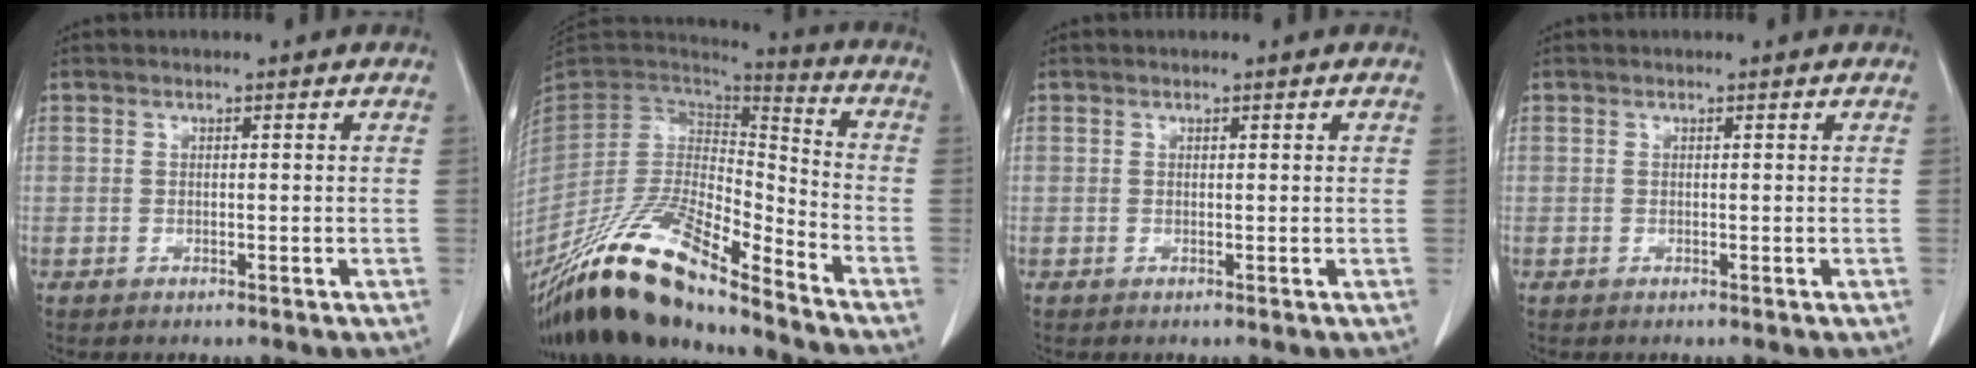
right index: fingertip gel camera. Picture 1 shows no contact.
{"total": 20.2, "force": [-16.1, 3.8, 11.6], "torque": [-0.233, -0.005, -0.302]}
{"total": 0.0}
{"total": 0.0}